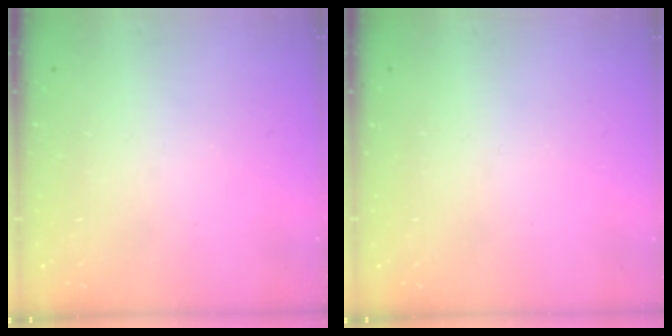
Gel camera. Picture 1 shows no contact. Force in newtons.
{"total": 0.0}